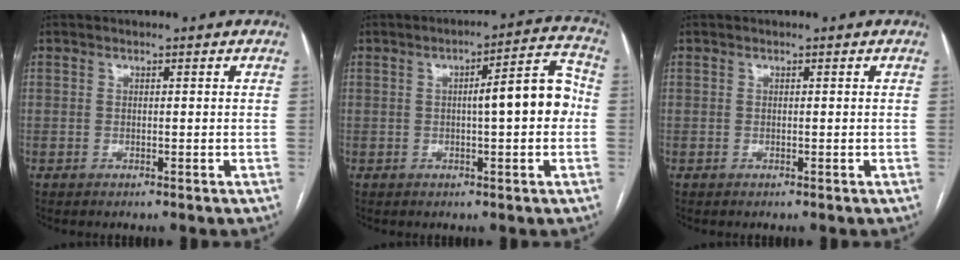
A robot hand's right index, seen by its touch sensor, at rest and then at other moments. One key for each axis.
{"total": 8.7, "fx": -0.1, "fy": 1.5, "fz": 8.6, "tx": -0.113, "ty": 0.031, "tz": -0.003}
{"total": 0.0}